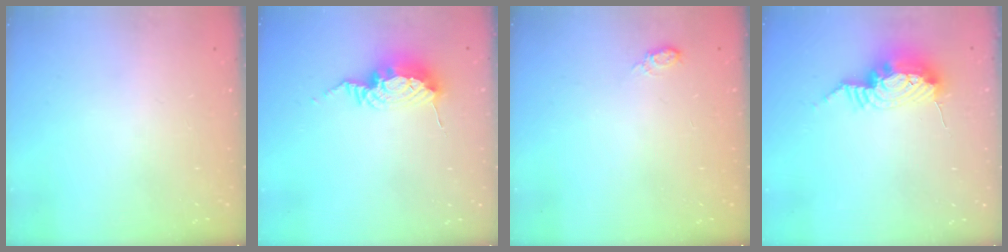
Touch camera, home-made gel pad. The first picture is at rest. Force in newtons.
{"total": 10.0, "press": 10.0, "slide": 1.1}
{"total": 5.6, "press": 5.6, "slide": 0.6}
{"total": 11.8, "press": 11.7, "slide": 1.6}